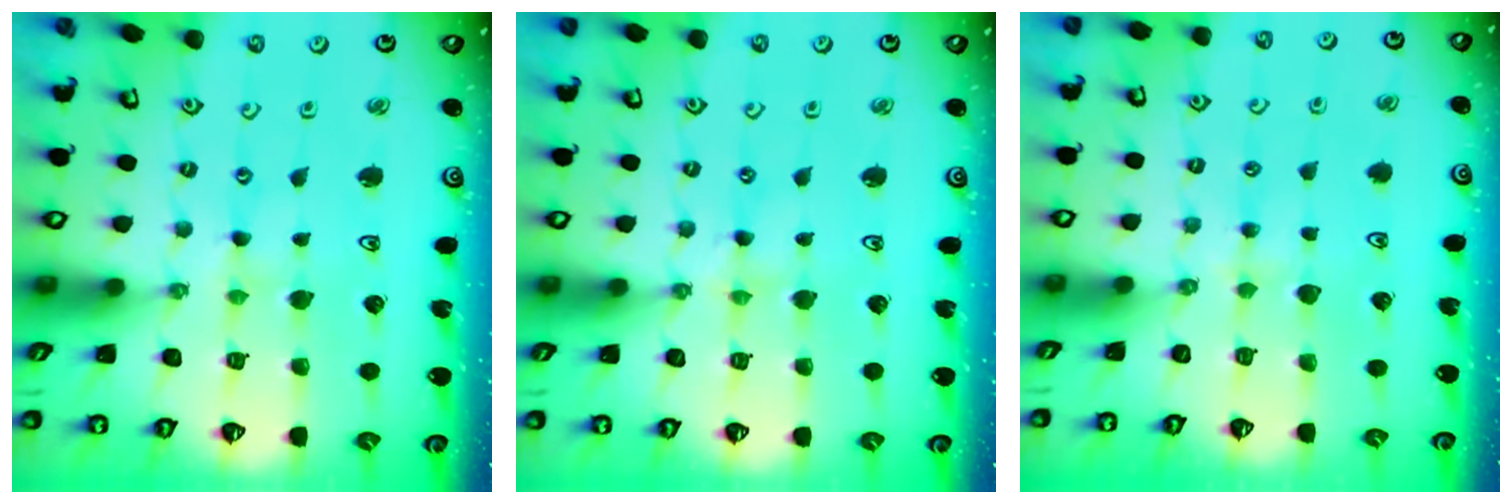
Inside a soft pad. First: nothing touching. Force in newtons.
{"total": 0.7, "press": 0.7, "slide": 0.2}
{"total": 3.1, "press": 3.0, "slide": 0.4}